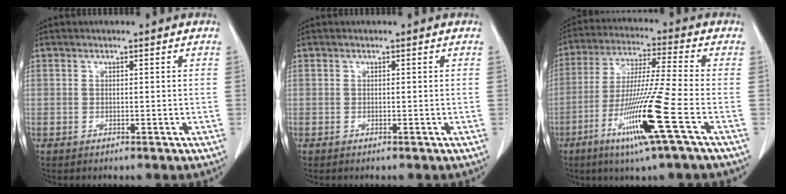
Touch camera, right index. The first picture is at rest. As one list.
[{"total": 0.0}, {"total": 15.1, "force": [-5.9, -1.3, 13.8], "torque": [-0.279, -0.027, -0.114]}]